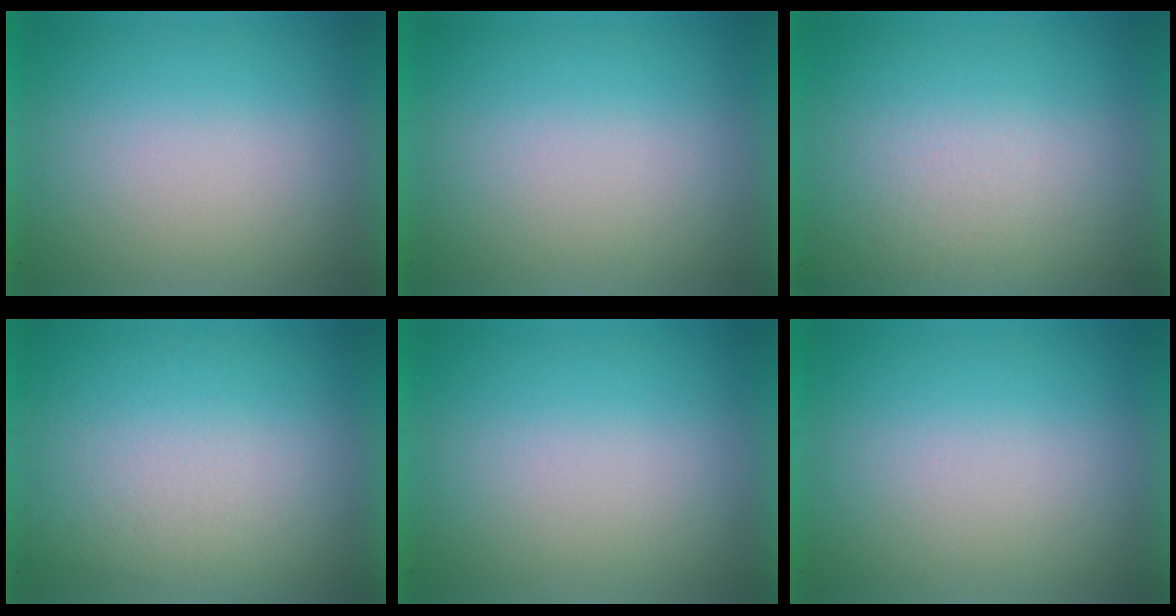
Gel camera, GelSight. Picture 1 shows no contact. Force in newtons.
{"total": 0.0}
{"total": 2.7}
{"total": 2.6}
{"total": 0.0}
{"total": 0.0}